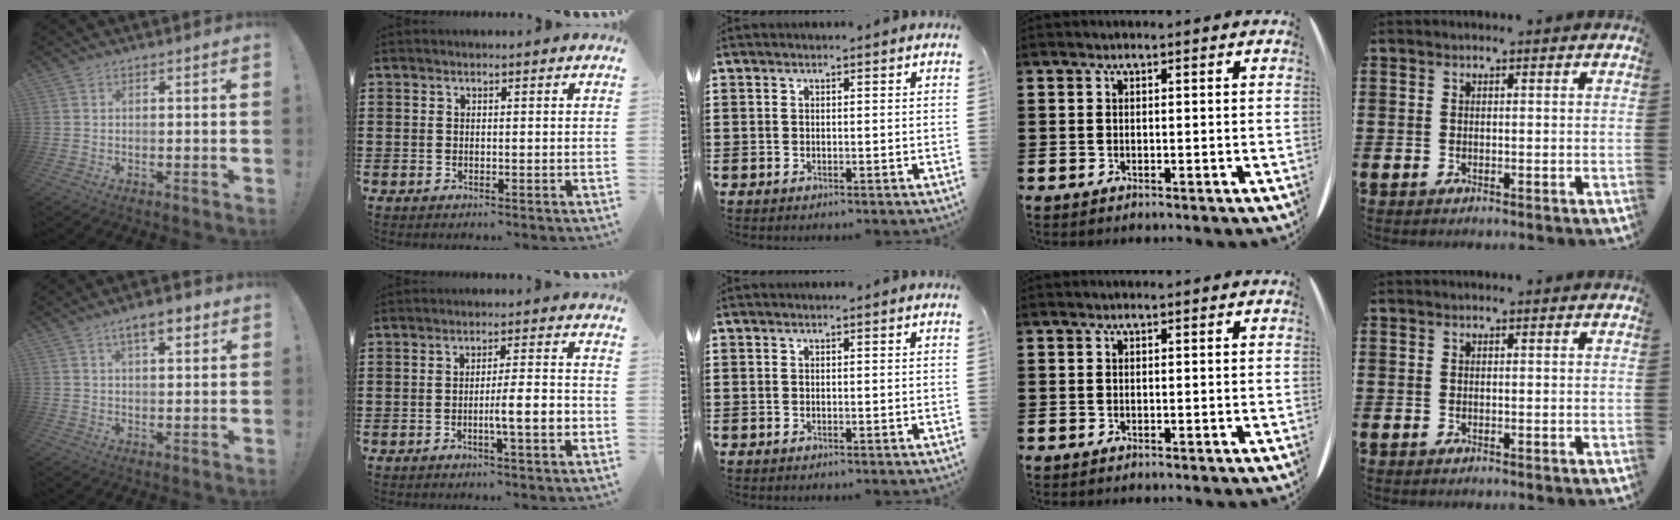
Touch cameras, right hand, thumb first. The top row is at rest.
{"thumb": {"total": 6.4, "force": [3.4, 2.2, 4.9], "torque": [-0.066, -0.011, 0.053]}, "index": {"total": 6.0, "force": [-1.6, 0.6, 5.7], "torque": [-0.094, -0.001, -0.027]}}